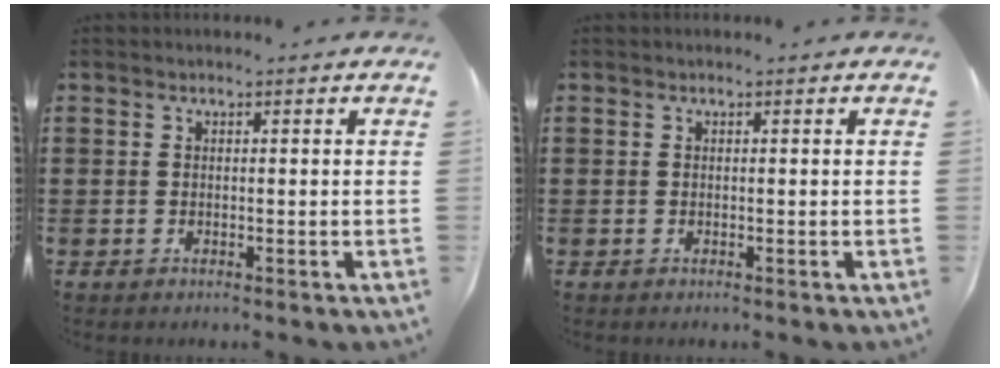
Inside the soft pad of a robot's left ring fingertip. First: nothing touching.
{"total": 0.0}